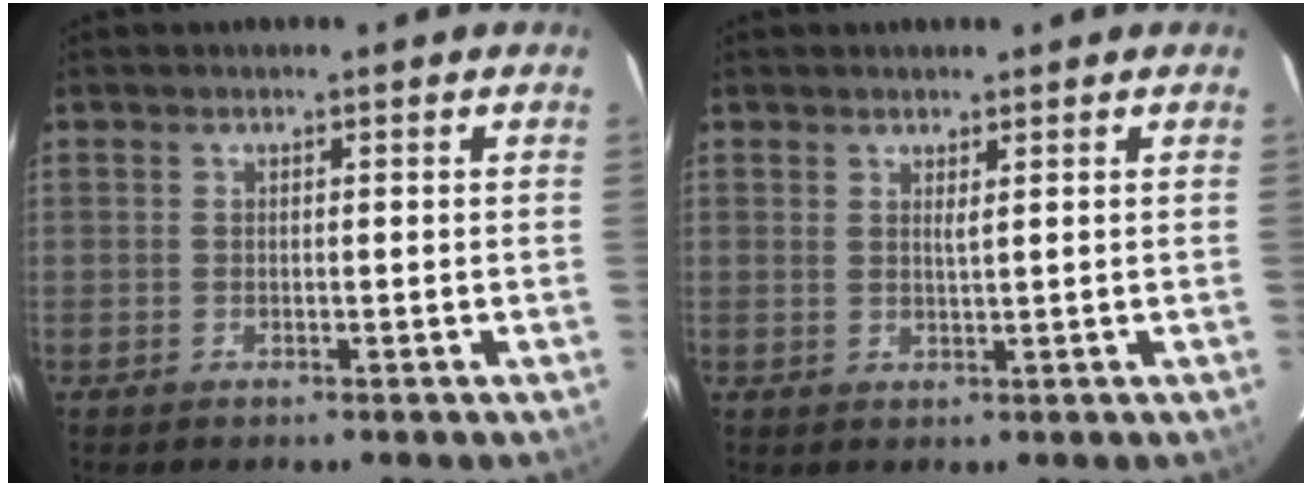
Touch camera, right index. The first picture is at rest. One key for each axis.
{"total": 1.1, "fx": 0.7, "fy": -0.1, "fz": 0.9, "tx": -0.018, "ty": -0.005, "tz": 0.012}